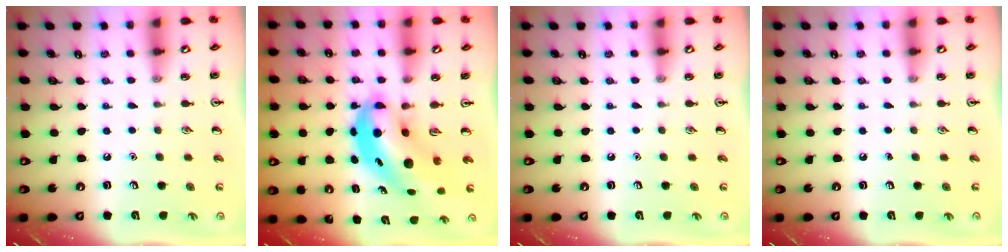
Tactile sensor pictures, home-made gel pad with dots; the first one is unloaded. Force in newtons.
{"total": 8.1, "press": 7.7, "slide": 2.2}
{"total": 0.0}
{"total": 0.0}